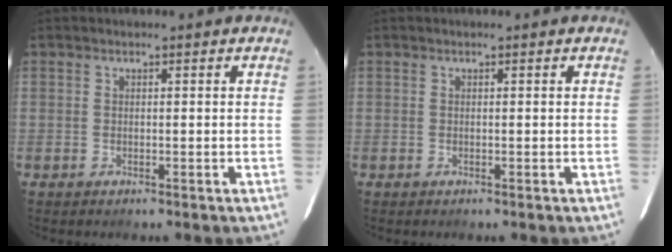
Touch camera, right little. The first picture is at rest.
{"total": 0.0}